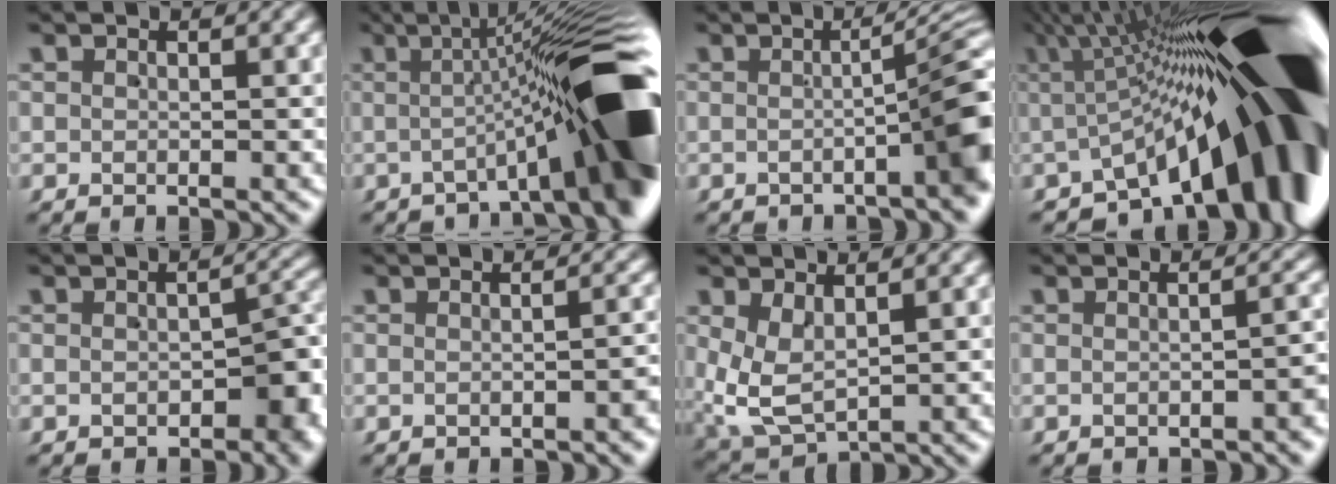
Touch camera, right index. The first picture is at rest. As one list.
[{"total": 14.4, "force": [-2.5, 3.5, 13.8], "torque": [-0.159, 0.023, -0.046]}, {"total": 6.5, "force": [-1.6, 1.3, 6.1], "torque": [-0.056, 0.025, -0.035]}, {"total": 25.8, "force": [-2.6, 10.2, 23.5], "torque": [-0.299, -0.009, -0.036]}, {"total": 4.1, "force": [-1.9, 2.1, 3.0], "torque": [-0.031, -0.001, -0.025]}, {"total": 1.1, "force": [-0.9, -0.1, 0.5], "torque": [-0.009, 0.008, -0.020]}, {"total": 5.0, "force": [0.2, 4.2, 2.7], "torque": [-0.092, -0.023, 0.010]}, {"total": 1.6, "force": [-1.2, 0.1, 1.0], "torque": [-0.018, 0.009, -0.024]}]